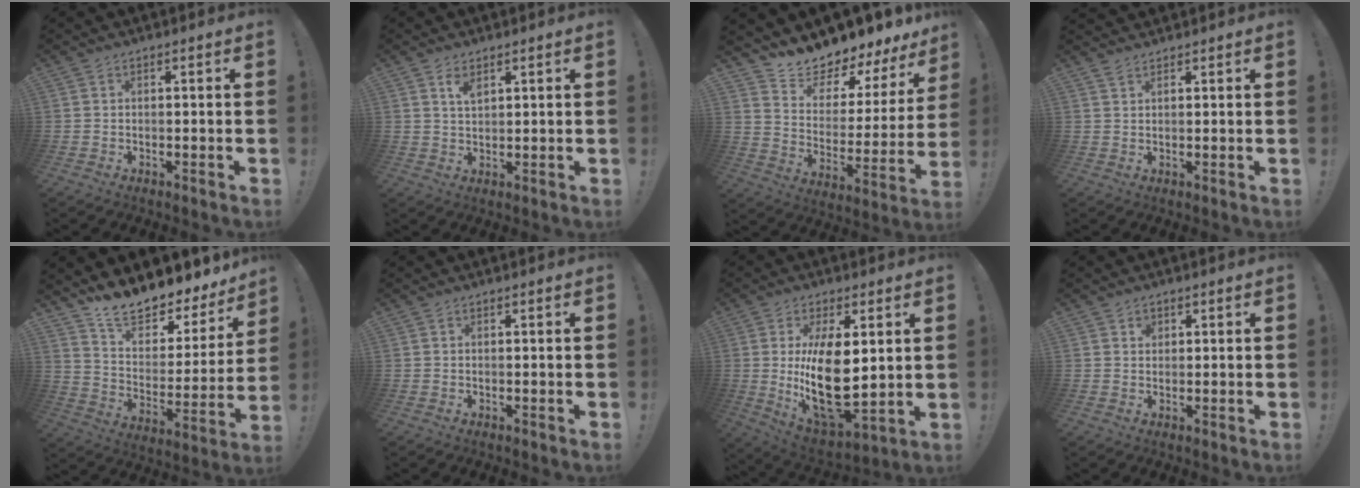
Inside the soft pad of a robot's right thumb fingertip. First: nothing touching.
{"total": 3.8, "force": [2.3, 1.7, 2.5], "torque": [-0.032, -0.014, 0.037]}
{"total": 9.0, "force": [8.8, 1.7, 1.1], "torque": [-0.023, -0.104, 0.146]}
{"total": 1.9, "force": [1.8, 0.5, 0.2], "torque": [0.011, -0.012, 0.032]}
{"total": 13.2, "force": [12.3, 3.3, 3.7], "torque": [-0.060, -0.118, 0.212]}
{"total": 0.0}
{"total": 19.5, "force": [2.2, 9.5, 16.8], "torque": [-0.305, -0.040, 0.046]}
{"total": 1.9, "force": [0.8, 1.6, 0.6], "torque": [0.001, -0.002, 0.012]}